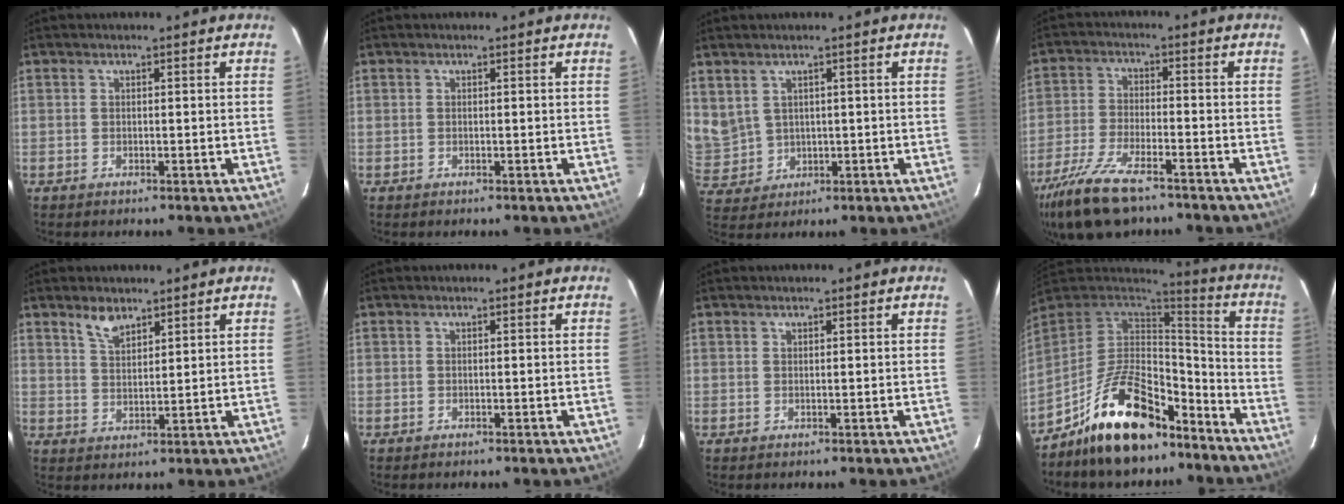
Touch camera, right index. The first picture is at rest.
{"total": 0.0}
{"total": 8.3, "force": [3.3, 7.0, 2.9], "torque": [-0.075, 0.011, 0.095]}
{"total": 14.5, "force": [-10.9, 4.6, 8.4], "torque": [-0.195, -0.035, -0.203]}
{"total": 4.4, "force": [3.4, 1.6, 2.3], "torque": [-0.041, 0.003, 0.064]}
{"total": 0.0}
{"total": 0.6, "force": [0.4, 0.5, 0.0], "torque": [0.001, 0.002, 0.006]}
{"total": 19.8, "force": [-13.3, 8.6, 11.8], "torque": [-0.231, 0.017, -0.216]}